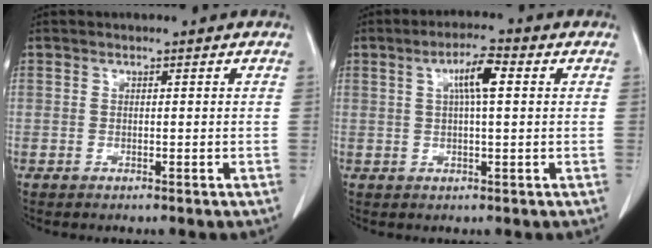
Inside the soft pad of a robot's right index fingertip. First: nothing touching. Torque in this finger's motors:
{"motor_torque": [0.52, 0.00, 0.21, 0.04]}